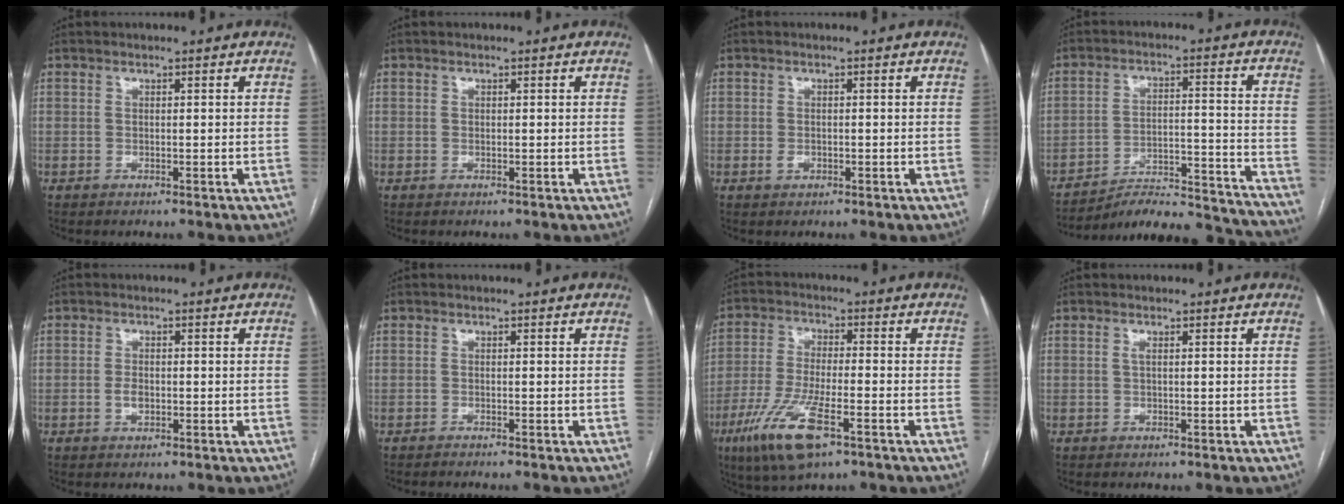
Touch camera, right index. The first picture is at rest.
{"total": 0.0}
{"total": 1.3, "force": [-0.4, 1.0, 0.8], "torque": [-0.013, 0.001, -0.002]}
{"total": 24.1, "force": [-23.1, 1.9, 6.5], "torque": [-0.062, 0.002, -0.314]}
{"total": 1.9, "force": [-0.4, 1.0, 1.5], "torque": [-0.028, 0.002, -0.006]}
{"total": 2.6, "force": [-2.3, 0.0, 1.2], "torque": [-0.014, 0.000, -0.028]}
{"total": 11.7, "force": [-6.1, 2.5, 9.6], "torque": [-0.201, -0.025, -0.107]}
{"total": 0.5, "force": [0.1, 0.0, 0.5], "torque": [-0.014, 0.000, 0.002]}